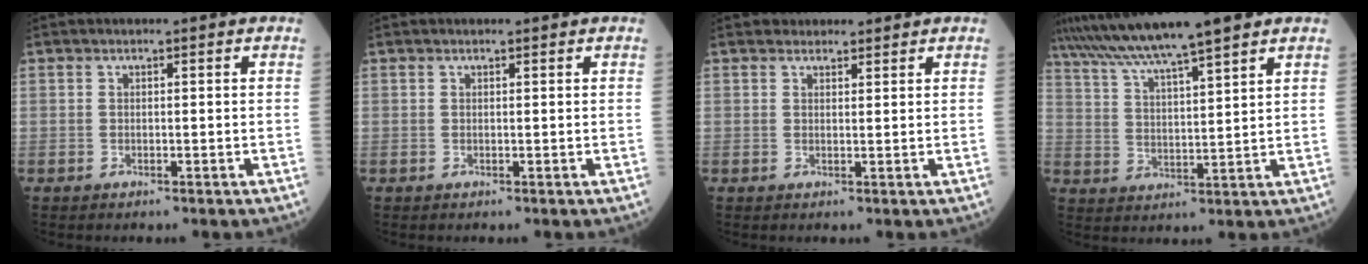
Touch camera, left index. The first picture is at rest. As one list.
[{"total": 0.7, "force": [0.7, 0.1, 0.3], "torque": [-0.008, 0.007, 0.011]}, {"total": 2.5, "force": [2.3, 1.0, 0.1], "torque": [0.001, 0.015, 0.034]}, {"total": 13.2, "force": [10.9, -0.2, 7.4], "torque": [-0.136, 0.024, 0.183]}]